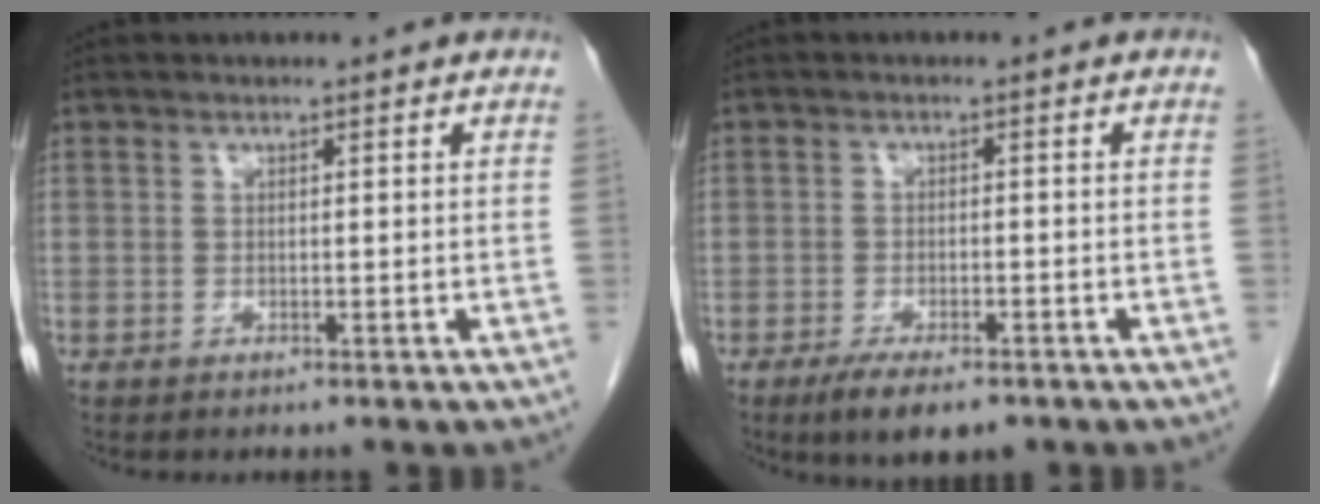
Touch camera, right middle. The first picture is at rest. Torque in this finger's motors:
{"motor_torque": [1.25, -0.89, 0.26, 0.06]}